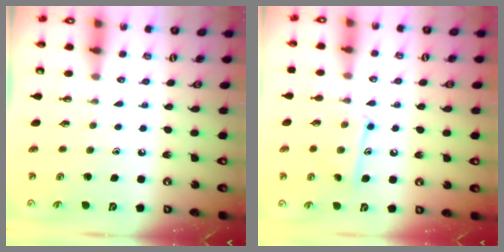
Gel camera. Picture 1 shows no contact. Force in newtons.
{"total": 11.0, "press": 11.0, "slide": 0.2}